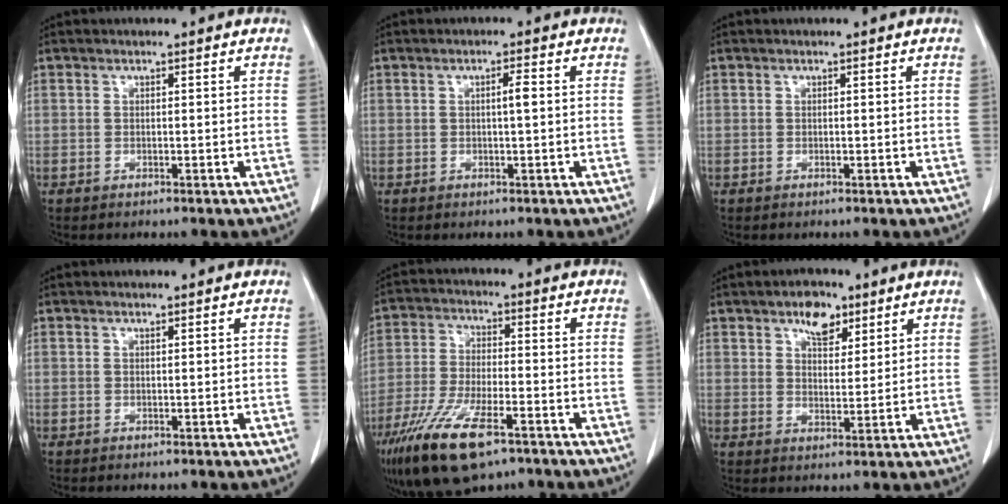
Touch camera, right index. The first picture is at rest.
{"total": 1.8, "force": [0.2, 0.1, 1.8], "torque": [-0.029, 0.003, 0.004]}
{"total": 0.0}
{"total": 0.0}
{"total": 13.9, "force": [-8.7, 3.8, 10.1], "torque": [-0.202, -0.027, -0.155]}
{"total": 5.6, "force": [3.6, 3.0, 3.2], "torque": [-0.048, 0.006, 0.061]}